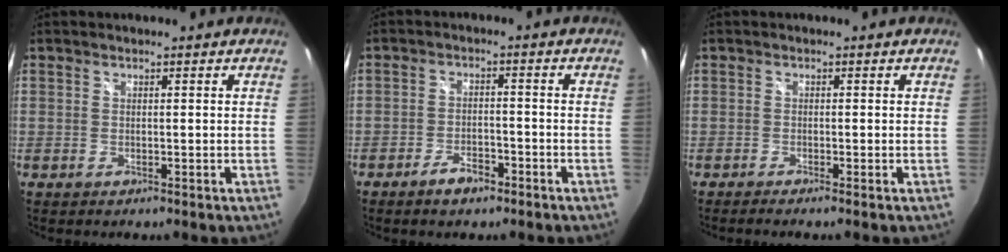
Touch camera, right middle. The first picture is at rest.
{"total": 4.4, "force": [-3.2, 1.7, 2.6], "torque": [-0.060, 0.000, -0.053]}
{"total": 1.3, "force": [-0.9, -0.5, 0.8], "torque": [-0.014, -0.003, -0.018]}